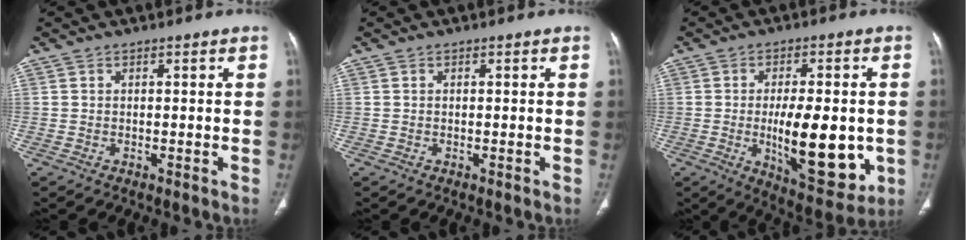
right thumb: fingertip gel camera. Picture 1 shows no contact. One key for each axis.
{"total": 0.0}
{"total": 17.1, "fx": -2.5, "fy": 7.0, "fz": 15.4, "tx": -0.204, "ty": -0.018, "tz": -0.024}